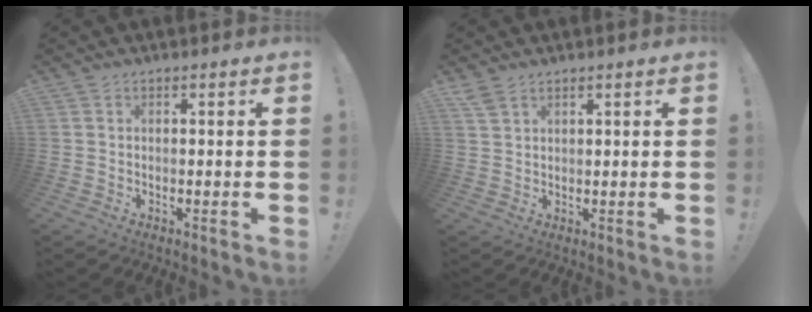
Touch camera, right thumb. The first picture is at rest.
{"total": 3.2, "force": [2.7, 1.3, 1.1], "torque": [-0.020, -0.012, 0.052]}